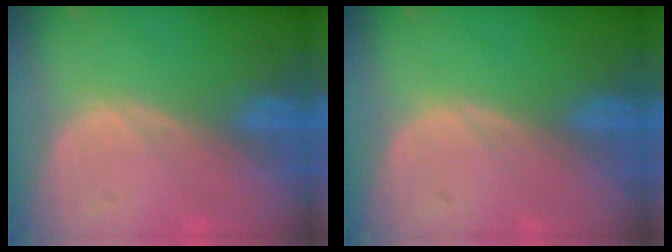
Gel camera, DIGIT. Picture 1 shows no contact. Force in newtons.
{"total": 0.0}